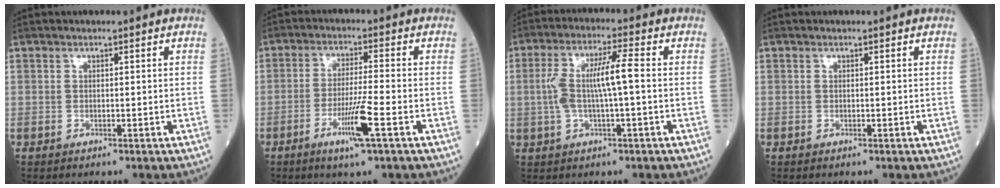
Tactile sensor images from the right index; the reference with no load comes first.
{"total": 6.9, "force": [-3.1, -0.6, 6.1], "torque": [-0.116, -0.013, -0.059]}
{"total": 7.6, "force": [0.0, 0.8, 7.6], "torque": [-0.158, 0.017, -0.002]}
{"total": 0.0}